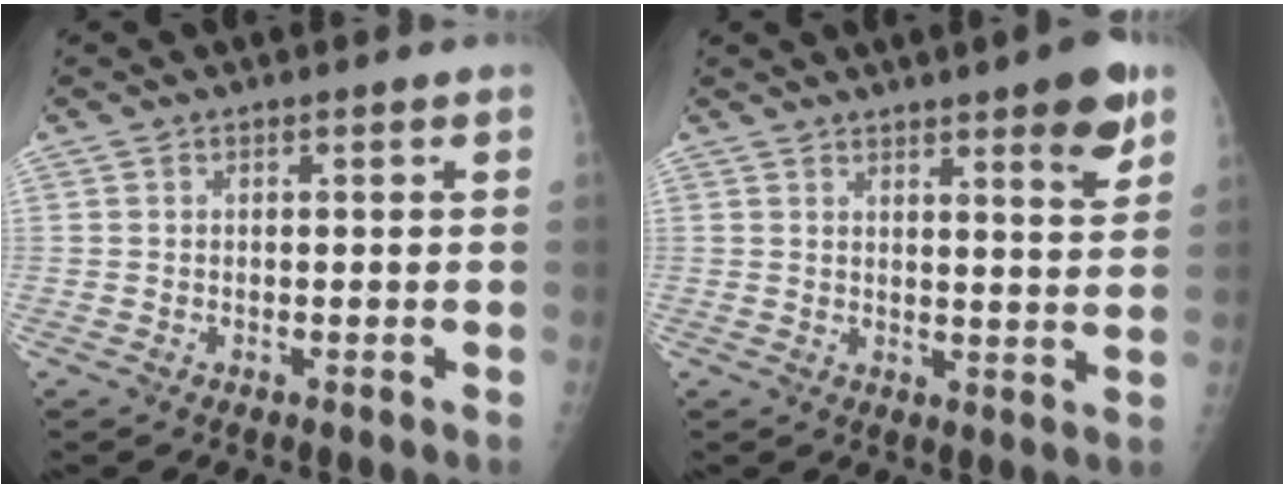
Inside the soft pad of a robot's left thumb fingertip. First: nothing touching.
{"total": 7.9, "force": [4.8, 1.5, 6.1], "torque": [-0.070, -0.028, 0.063]}